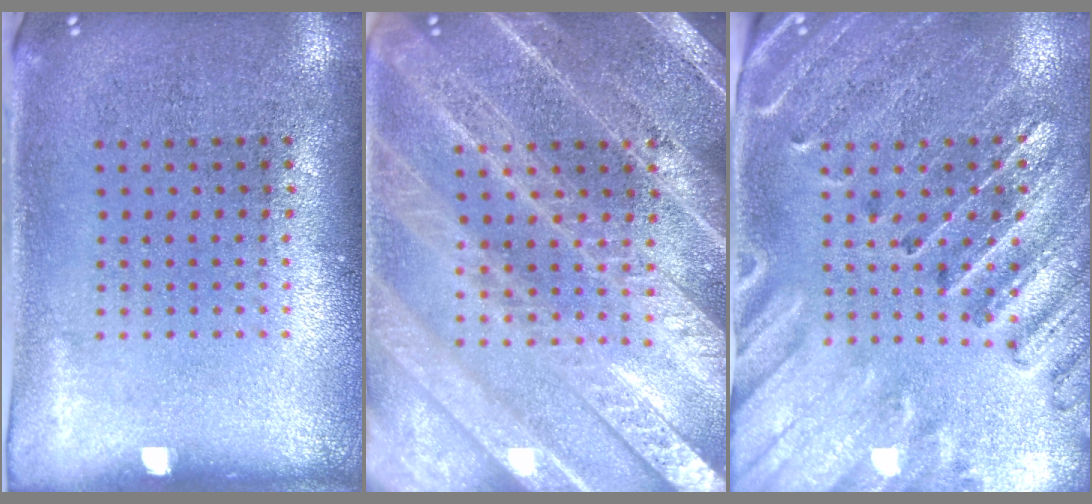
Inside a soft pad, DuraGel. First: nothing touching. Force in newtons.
{"total": 4.3, "press": 4.3, "slide": 0.6}
{"total": 2.9, "press": 2.7, "slide": 0.9}